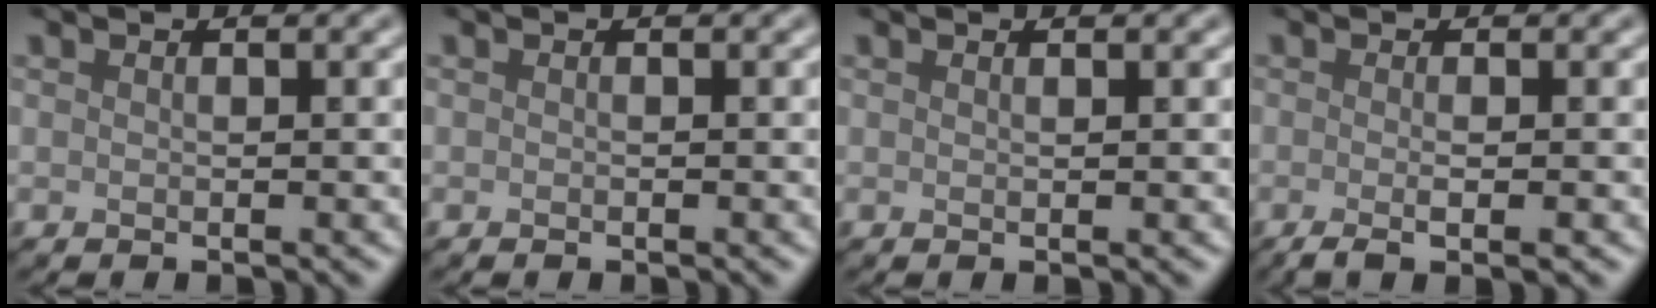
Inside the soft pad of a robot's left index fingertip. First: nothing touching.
{"total": 0.0}
{"total": 0.6, "force": [0.4, 0.2, 0.4], "torque": [-0.001, 0.003, 0.004]}
{"total": 2.7, "force": [-0.7, 0.8, 2.5], "torque": [-0.034, -0.003, -0.014]}